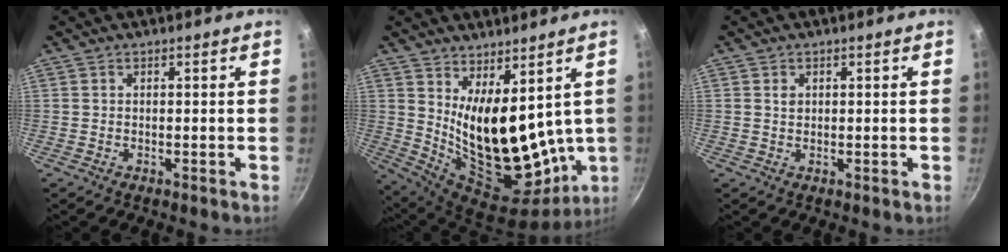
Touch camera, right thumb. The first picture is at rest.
{"total": 19.9, "force": [5.2, 9.9, 16.4], "torque": [-0.237, -0.084, 0.119]}
{"total": 1.3, "force": [0.4, 1.0, 0.7], "torque": [-0.010, 0.001, 0.006]}